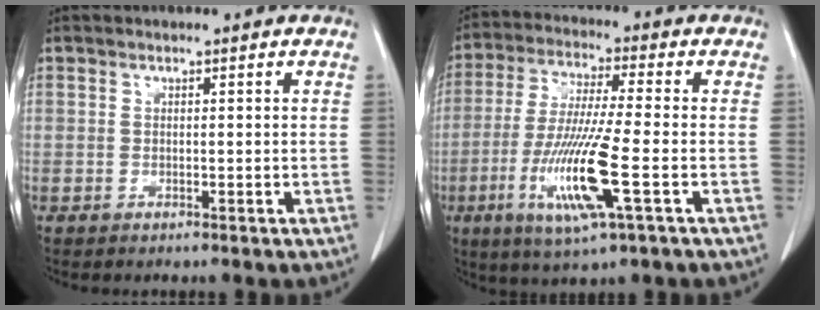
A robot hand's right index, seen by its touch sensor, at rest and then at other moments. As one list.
[{"total": 13.1, "force": [-4.1, 0.3, 12.5], "torque": [-0.257, -0.023, -0.080]}]